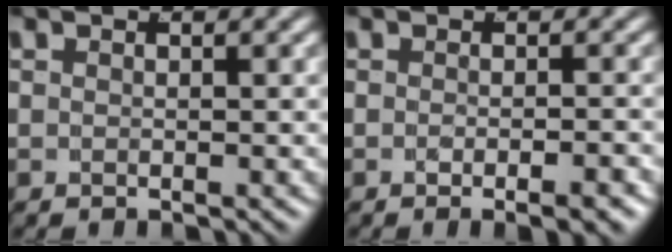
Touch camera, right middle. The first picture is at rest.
{"total": 1.9, "force": [-1.5, -0.3, 1.2], "torque": [-0.016, 0.005, -0.027]}